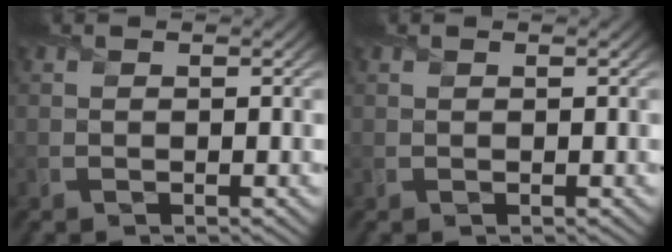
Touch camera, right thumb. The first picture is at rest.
{"total": 0.0}